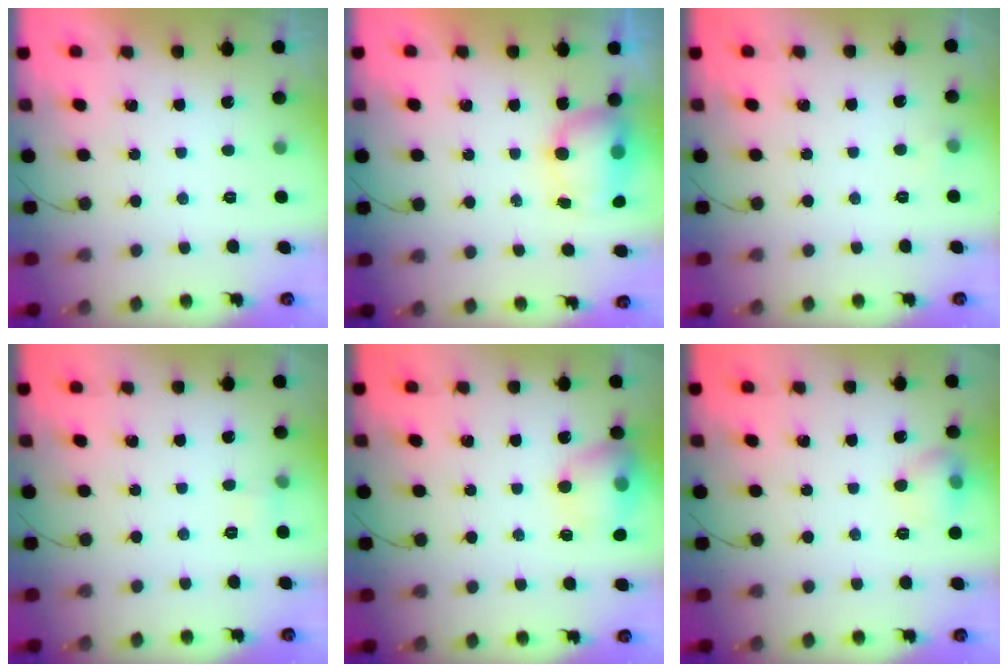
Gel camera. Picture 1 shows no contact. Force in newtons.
{"total": 7.6, "press": 7.2, "slide": 2.3}
{"total": 7.4, "press": 3.1, "slide": 6.7}
{"total": 3.3, "press": 3.1, "slide": 1.1}
{"total": 13.1, "press": 13.0, "slide": 1.7}
{"total": 7.2, "press": 7.0, "slide": 1.3}